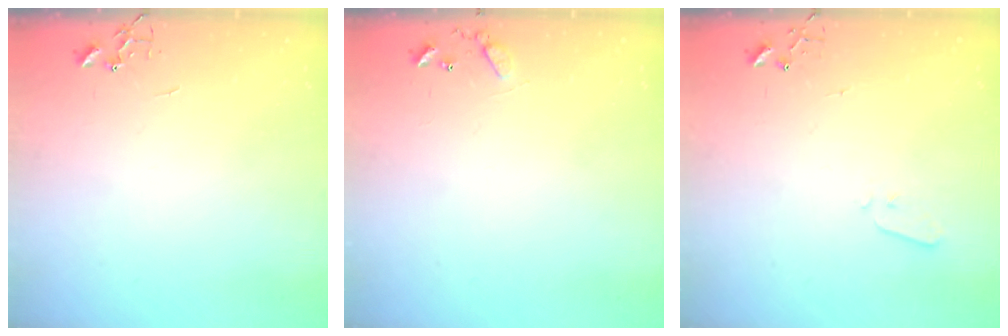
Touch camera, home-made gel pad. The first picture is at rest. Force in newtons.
{"total": 7.7, "press": 7.6, "slide": 0.5}
{"total": 3.3, "press": 3.3, "slide": 0.4}